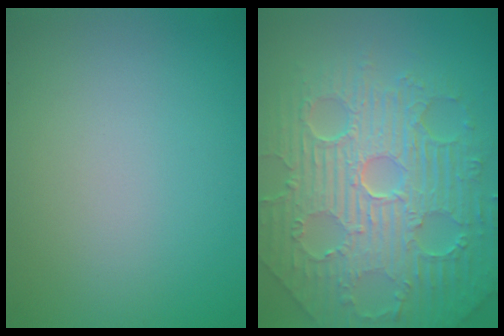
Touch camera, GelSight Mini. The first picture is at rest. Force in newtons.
{"total": 11.2, "press": 7.4, "slide": 8.5}